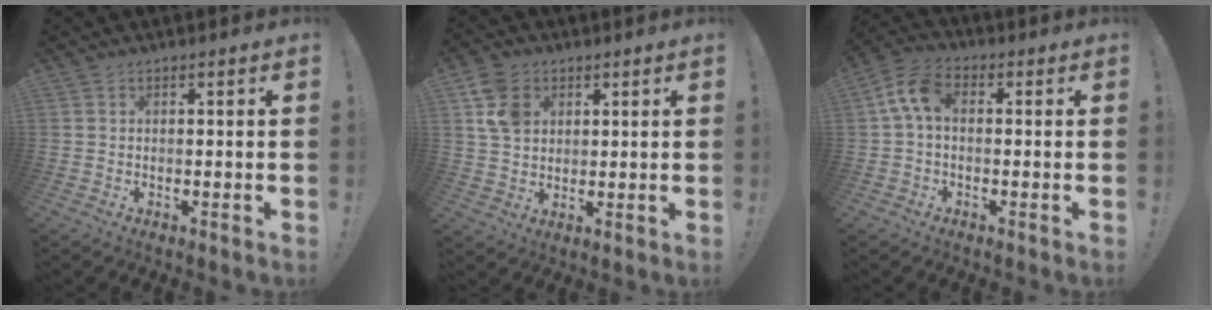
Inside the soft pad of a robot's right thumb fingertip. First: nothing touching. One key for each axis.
{"total": 9.8, "fx": 3.7, "fy": 7.4, "fz": 5.1, "tx": -0.100, "ty": -0.005, "tz": 0.073}
{"total": 8.2, "fx": 1.0, "fy": 4.6, "fz": 6.7, "tx": -0.142, "ty": 0.007, "tz": 0.023}